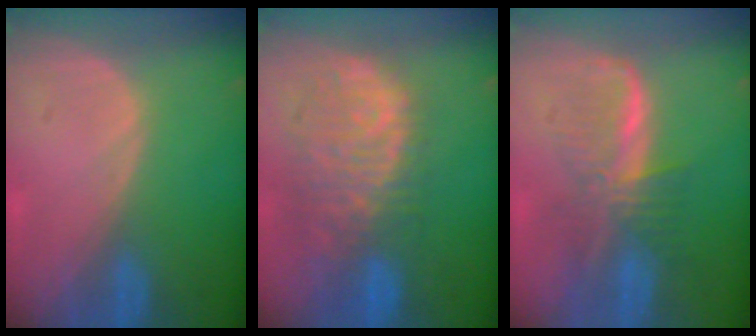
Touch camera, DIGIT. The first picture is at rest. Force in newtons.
{"total": 11.2, "press": 9.6, "slide": 5.9}
{"total": 6.6, "press": 6.3, "slide": 2.1}